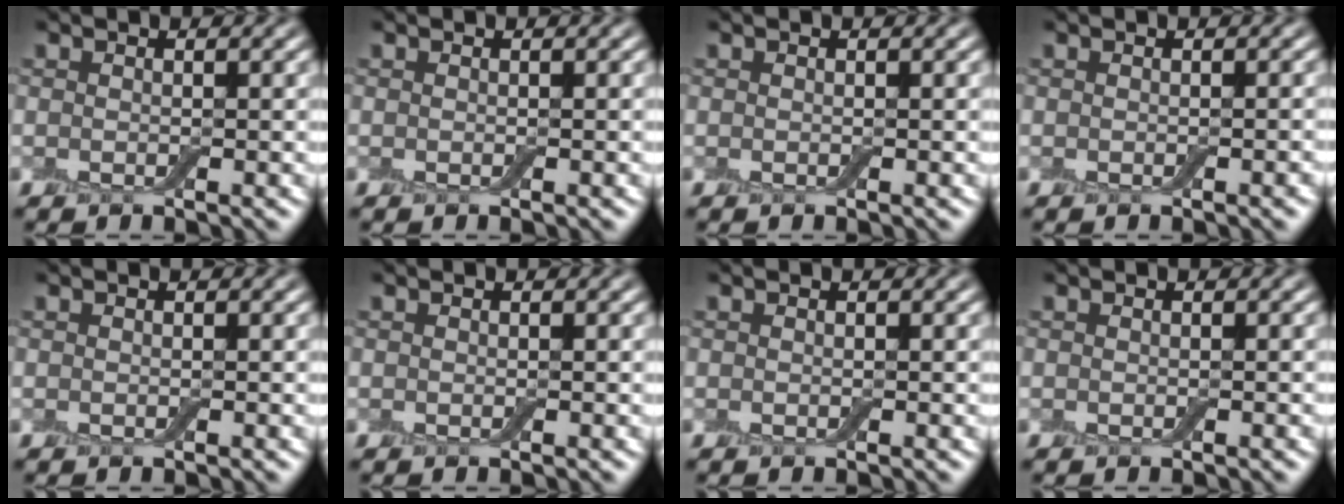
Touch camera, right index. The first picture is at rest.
{"total": 0.0}
{"total": 0.0}
{"total": 0.6, "force": [-0.3, 0.1, 0.6], "torque": [-0.007, 0.002, -0.003]}
{"total": 0.0}
{"total": 0.0}
{"total": 0.0}
{"total": 0.0}